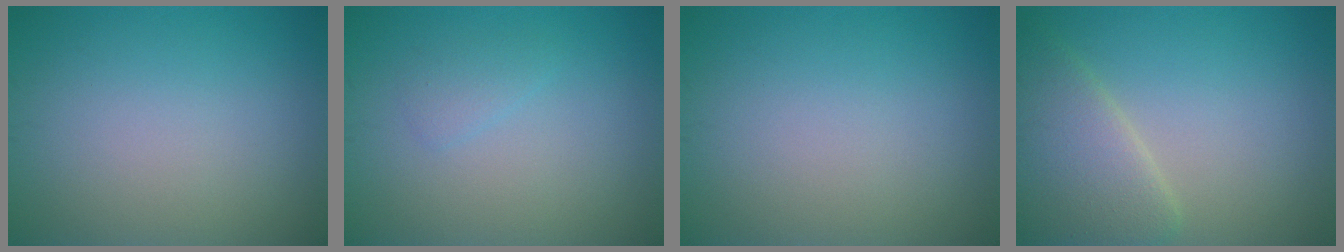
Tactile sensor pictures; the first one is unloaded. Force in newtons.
{"total": 1.1, "press": 1.1, "slide": 0.1}
{"total": 0.0}
{"total": 5.2, "press": 5.2, "slide": 0.3}